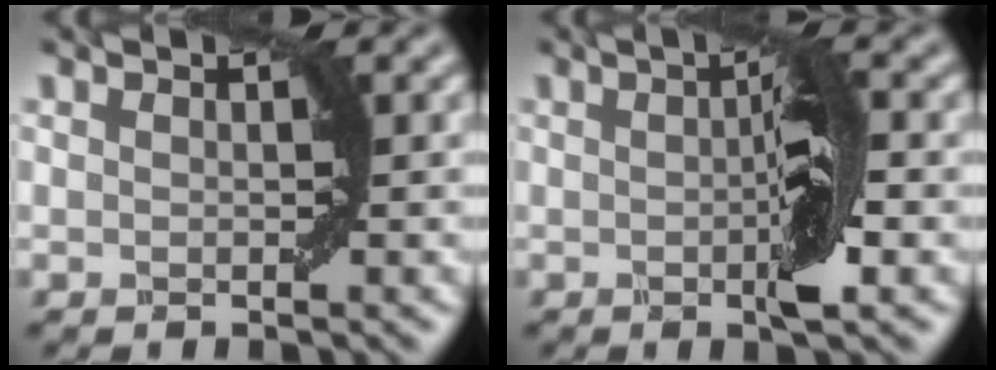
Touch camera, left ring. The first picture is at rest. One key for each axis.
{"total": 4.1, "fx": -0.2, "fy": 0.5, "fz": 4.1, "tx": -0.065, "ty": 0.001, "tz": -0.003}